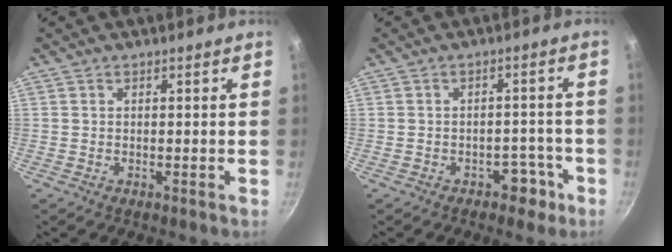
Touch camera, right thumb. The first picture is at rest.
{"total": 4.2, "force": [-2.6, 2.8, 1.9], "torque": [-0.001, 0.029, -0.034]}